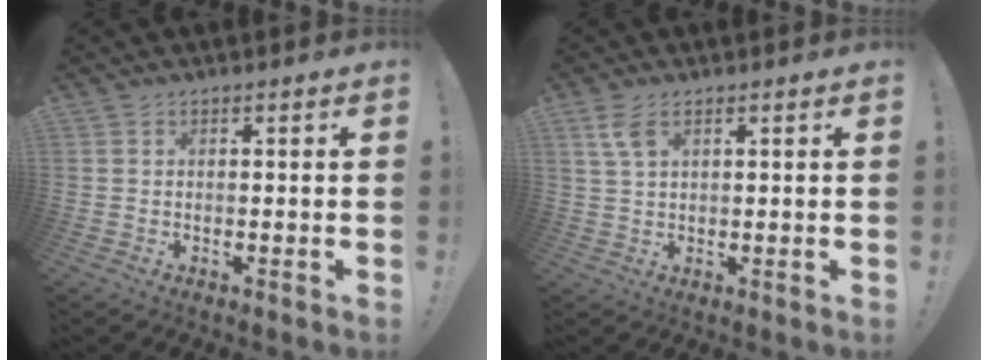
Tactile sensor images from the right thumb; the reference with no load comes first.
{"total": 4.8, "force": [2.4, 2.2, 3.5], "torque": [-0.067, -0.004, 0.045]}